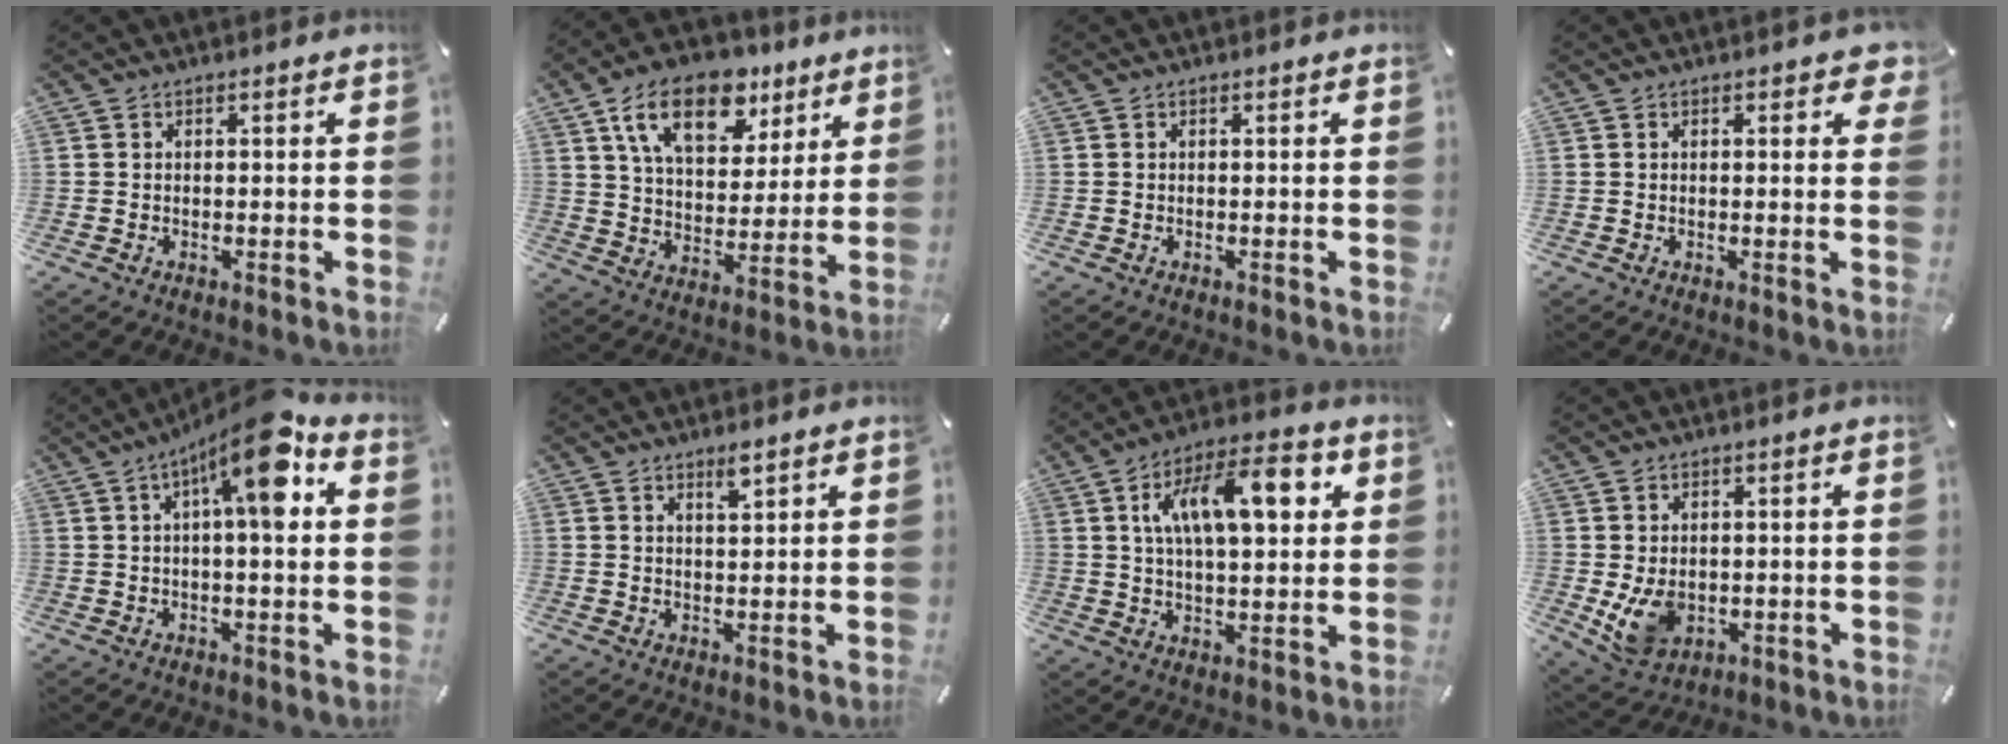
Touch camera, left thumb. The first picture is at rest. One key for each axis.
{"total": 17.5, "fx": 10.1, "fy": 10.0, "fz": 10.2, "tx": -0.173, "ty": -0.032, "tz": 0.178}
{"total": 0.0}
{"total": 2.1, "fx": 1.1, "fy": 1.2, "fz": 1.4, "tx": -0.007, "ty": -0.004, "tz": 0.013}
{"total": 13.3, "fx": 4.5, "fy": 3.1, "fz": 12.2, "tx": -0.182, "ty": -0.020, "tz": 0.063}
{"total": 2.7, "fx": 2.2, "fy": 0.5, "fz": 1.6, "tx": -0.019, "ty": -0.009, "tz": 0.036}
{"total": 15.7, "fx": 5.4, "fy": 7.1, "fz": 13.0, "tx": -0.217, "ty": -0.002, "tz": 0.088}
{"total": 7.8, "fx": -0.3, "fy": 6.3, "fz": 4.6, "tx": -0.094, "ty": -0.004, "tz": -0.005}